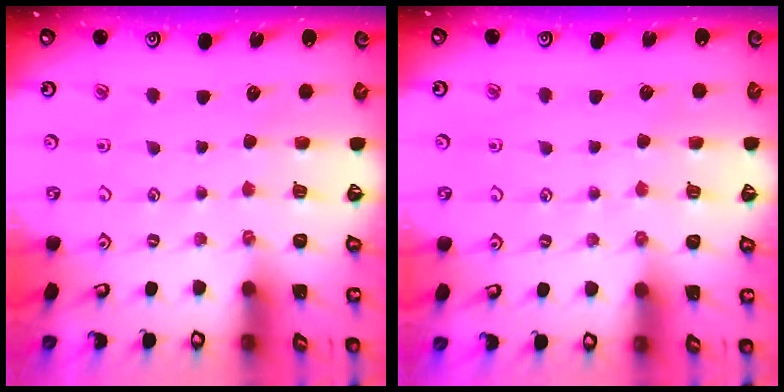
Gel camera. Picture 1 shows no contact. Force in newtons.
{"total": 4.3, "press": 4.3, "slide": 0.6}